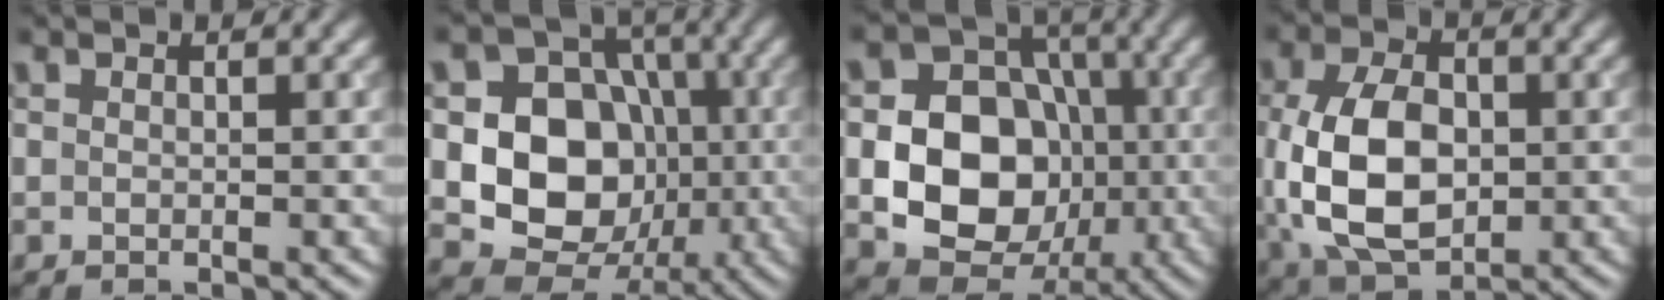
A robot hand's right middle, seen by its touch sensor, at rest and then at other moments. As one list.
[{"total": 10.3, "force": [-1.4, 8.4, 5.8], "torque": [-0.093, -0.005, -0.036]}, {"total": 11.2, "force": [-1.9, 8.9, 6.5], "torque": [-0.092, -0.002, -0.054]}, {"total": 9.7, "force": [-0.5, 6.4, 7.2], "torque": [-0.162, -0.010, -0.004]}]